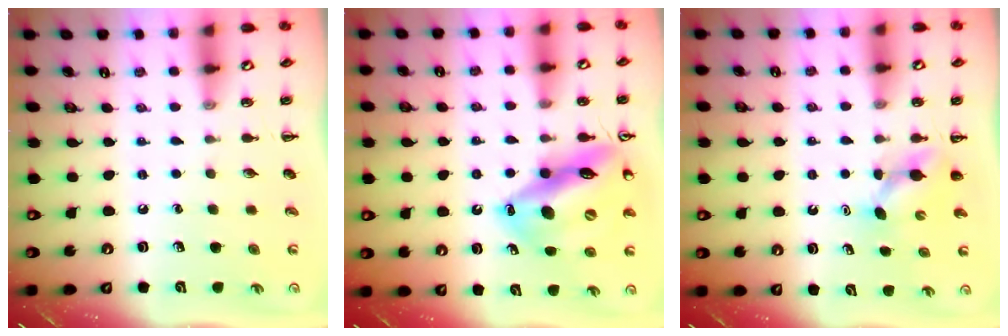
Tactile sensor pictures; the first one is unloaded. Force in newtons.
{"total": 18.1, "press": 17.7, "slide": 3.9}
{"total": 4.1, "press": 4.0, "slide": 1.0}